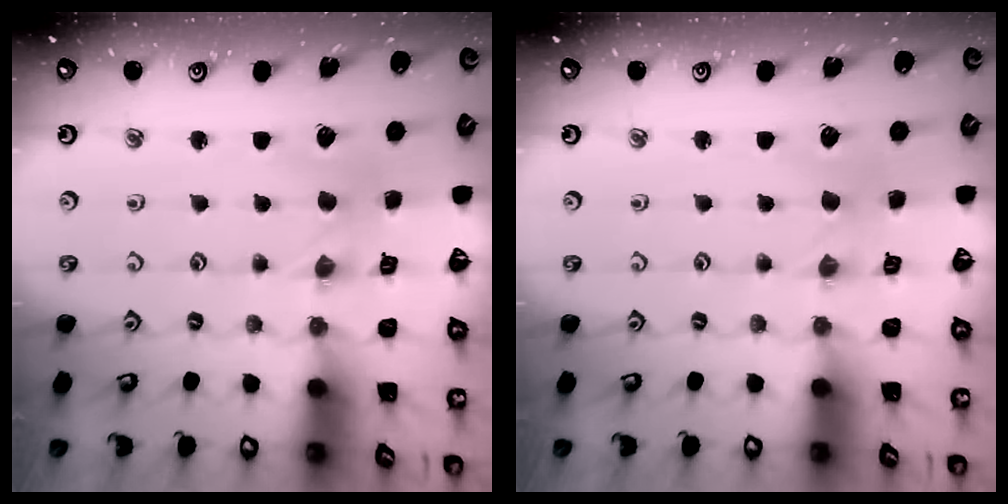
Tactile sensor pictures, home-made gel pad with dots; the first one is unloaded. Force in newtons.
{"total": 0.0}